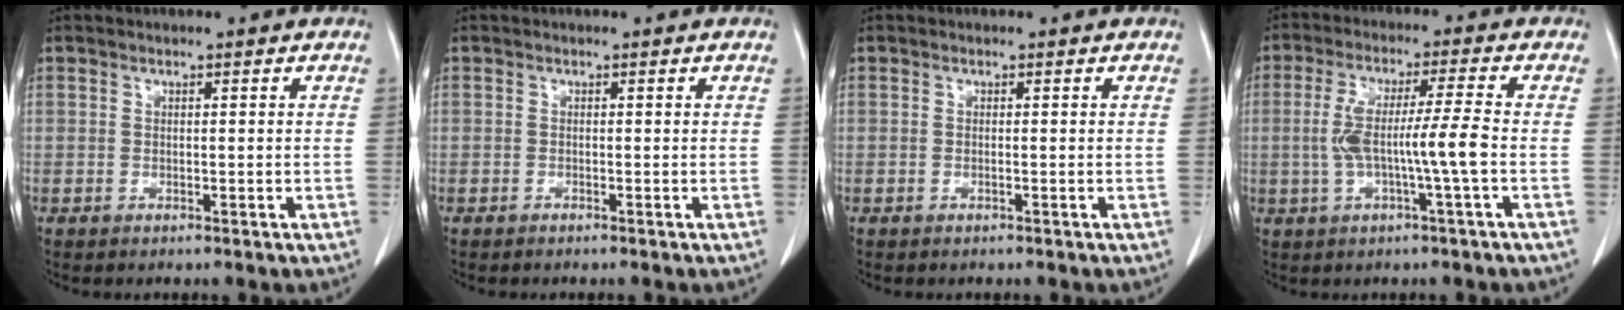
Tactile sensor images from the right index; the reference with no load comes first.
{"total": 0.0}
{"total": 0.0}
{"total": 8.2, "force": [-1.2, -0.5, 8.1], "torque": [-0.162, 0.011, -0.021]}